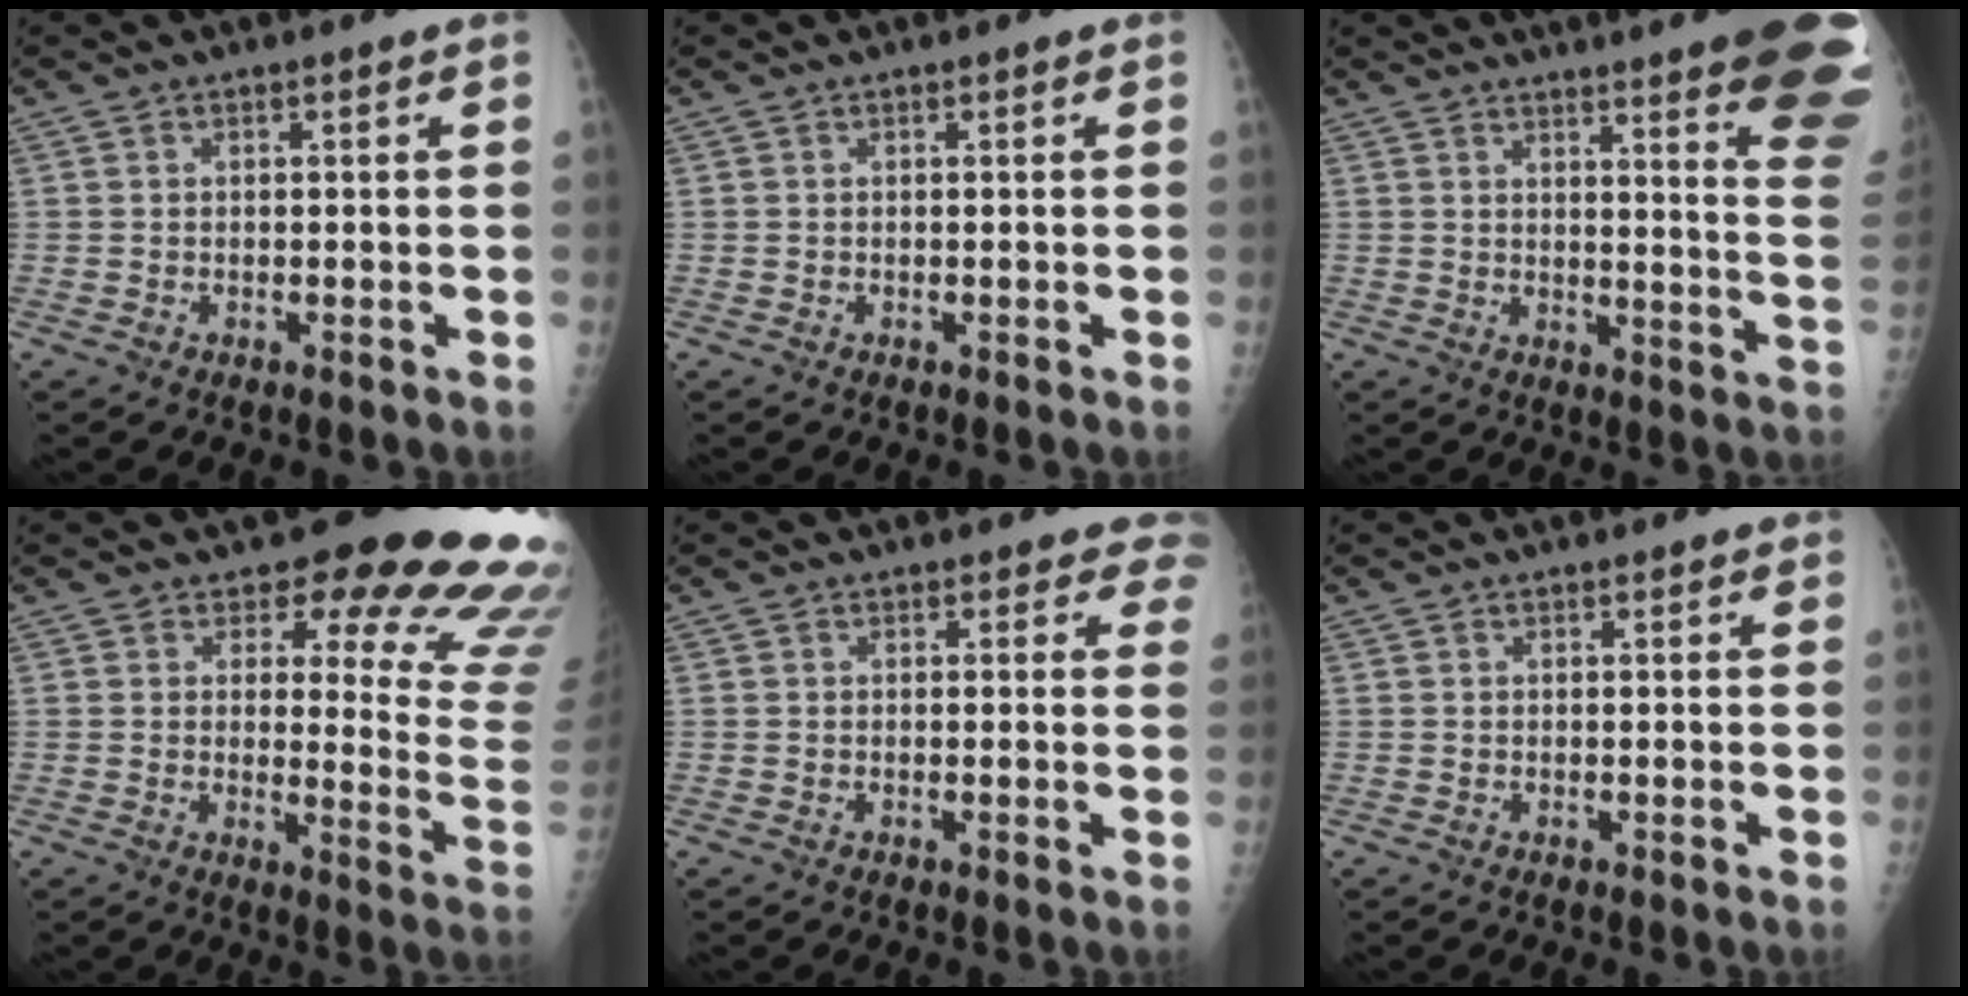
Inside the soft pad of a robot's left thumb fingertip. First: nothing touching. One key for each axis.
{"total": 0.0}
{"total": 22.8, "fx": 16.5, "fy": 2.8, "fz": 15.5, "tx": -0.149, "ty": -0.096, "tz": 0.189}
{"total": 18.7, "fx": 15.2, "fy": 6.4, "fz": 8.8, "tx": -0.048, "ty": -0.127, "tz": 0.157}
{"total": 4.0, "fx": 3.5, "fy": 2.0, "fz": 0.1, "tx": 0.039, "ty": -0.015, "tz": 0.012}
{"total": 1.2, "fx": 1.0, "fy": 0.5, "fz": 0.5, "tx": -0.001, "ty": -0.002, "tz": 0.010}